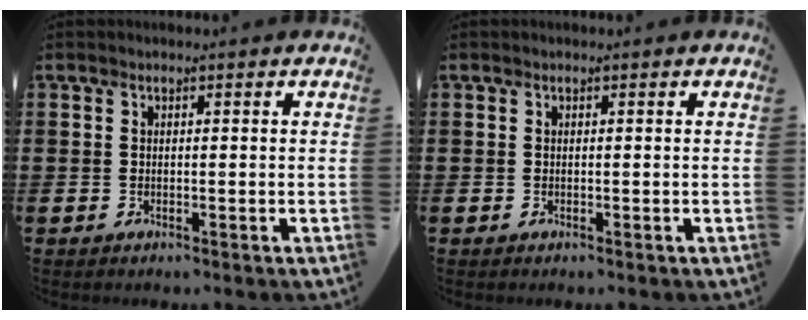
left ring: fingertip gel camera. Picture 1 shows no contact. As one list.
[{"total": 0.0}]